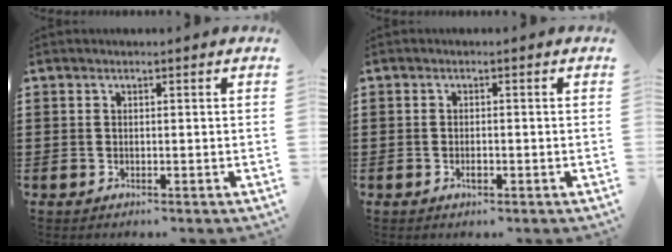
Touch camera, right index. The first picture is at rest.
{"total": 1.4, "force": [-0.5, 0.6, 1.2], "torque": [-0.023, -0.003, -0.009]}